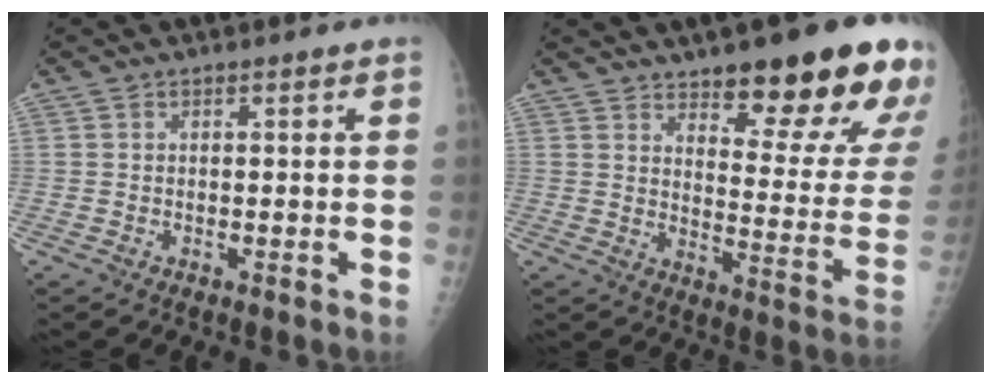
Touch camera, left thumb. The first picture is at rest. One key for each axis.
{"total": 21.6, "fx": 14.2, "fy": 5.9, "fz": 15.2, "tx": -0.157, "ty": -0.081, "tz": 0.192}